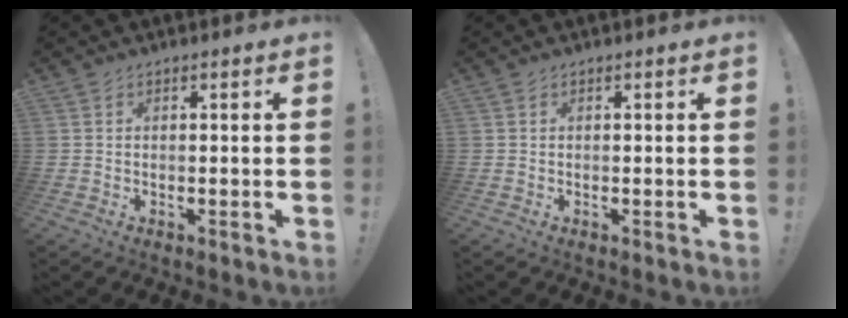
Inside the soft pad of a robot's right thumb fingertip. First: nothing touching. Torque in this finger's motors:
{"motor_torque": [-0.12, 0.12, 0.00, 0.00, 0.00]}